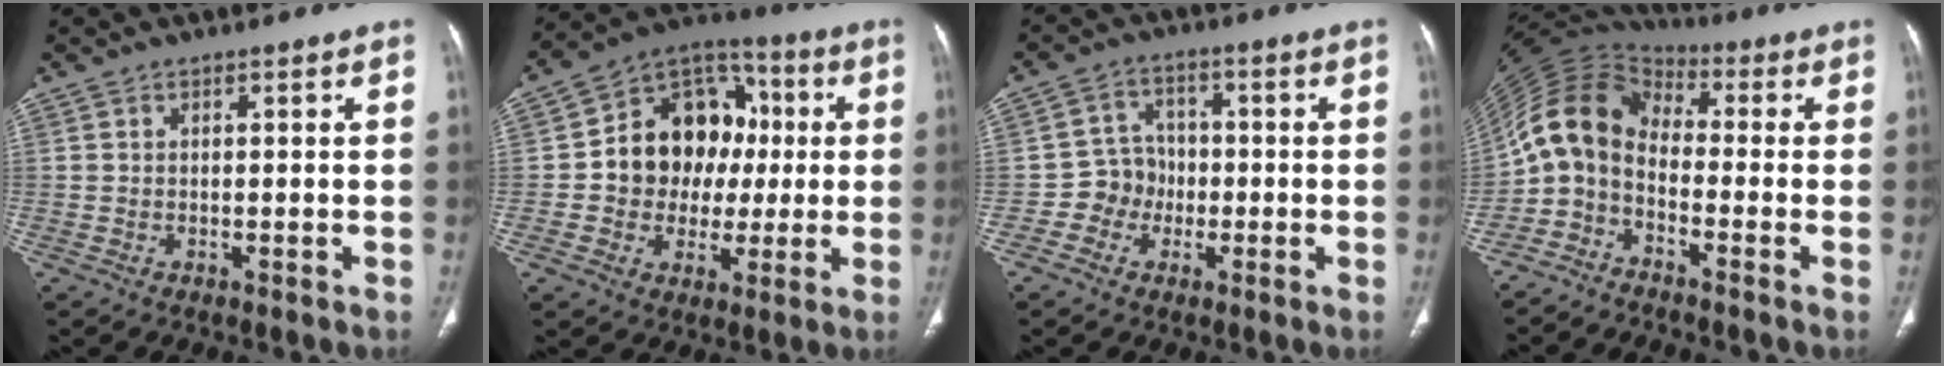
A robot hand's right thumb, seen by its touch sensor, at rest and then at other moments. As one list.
[{"total": 16.9, "force": [0.8, 13.7, 9.9], "torque": [-0.100, 0.031, 0.010]}, {"total": 5.7, "force": [-1.7, 5.3, 1.3], "torque": [0.014, 0.018, -0.039]}, {"total": 9.5, "force": [-3.2, 6.1, 6.6], "torque": [-0.123, 0.067, -0.083]}]